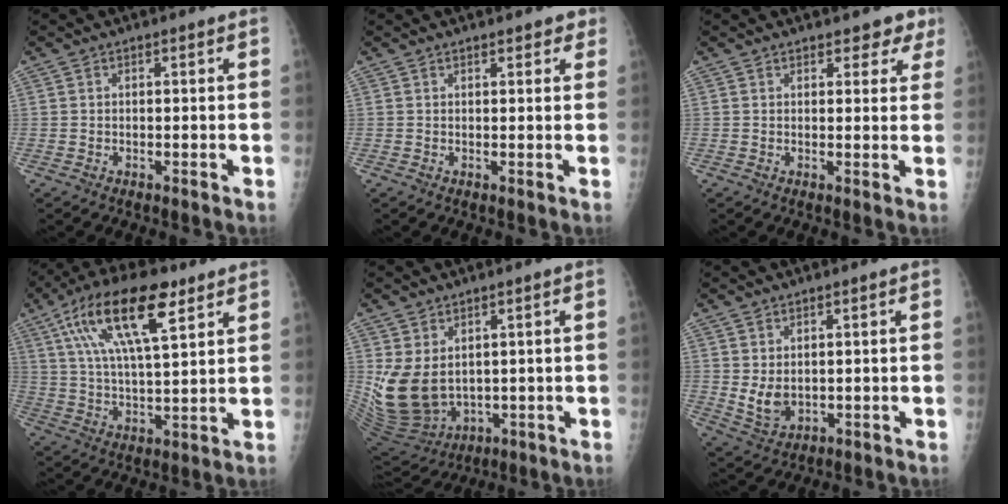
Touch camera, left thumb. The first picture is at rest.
{"total": 2.5, "force": [1.8, 1.2, 1.1], "torque": [0.009, -0.005, 0.017]}
{"total": 4.1, "force": [3.2, 2.2, 1.3], "torque": [0.019, -0.015, 0.033]}
{"total": 18.0, "force": [8.8, 6.3, 14.4], "torque": [-0.249, -0.010, 0.156]}
{"total": 12.4, "force": [1.9, 9.1, 8.2], "torque": [-0.154, -0.018, 0.070]}
{"total": 5.4, "force": [0.8, 3.7, 3.8], "torque": [-0.060, -0.014, 0.029]}